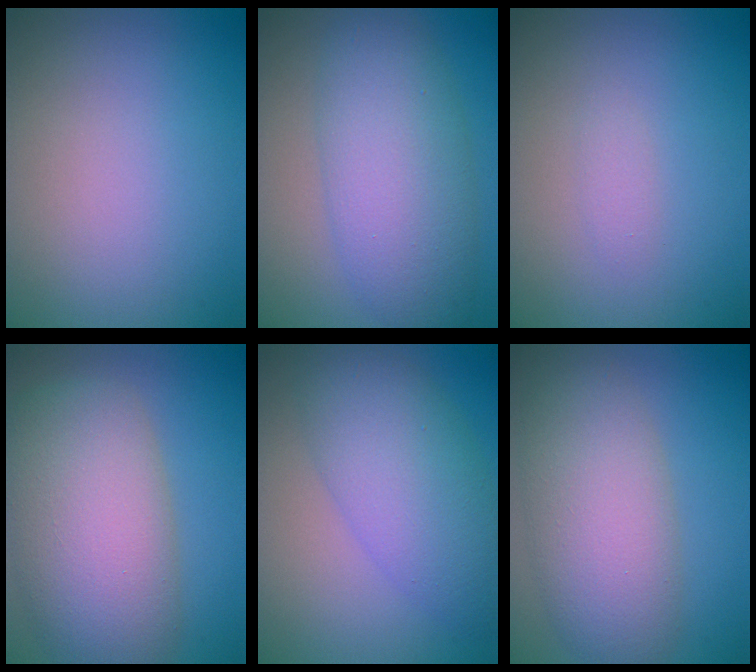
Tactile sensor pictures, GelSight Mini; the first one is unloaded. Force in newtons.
{"total": 7.3, "press": 7.3, "slide": 0.1}
{"total": 0.8, "press": 0.8, "slide": 0.0}
{"total": 10.1, "press": 10.1, "slide": 0.9}
{"total": 6.8, "press": 6.8, "slide": 0.3}
{"total": 7.3, "press": 7.3, "slide": 0.2}